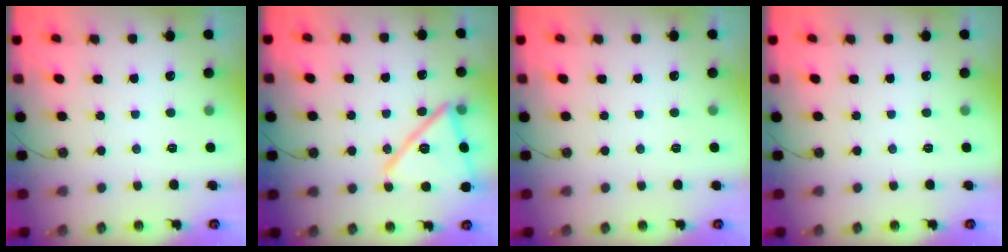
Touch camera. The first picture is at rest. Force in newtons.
{"total": 19.3, "press": 19.3, "slide": 0.8}
{"total": 1.7, "press": 0.9, "slide": 1.5}
{"total": 0.0}